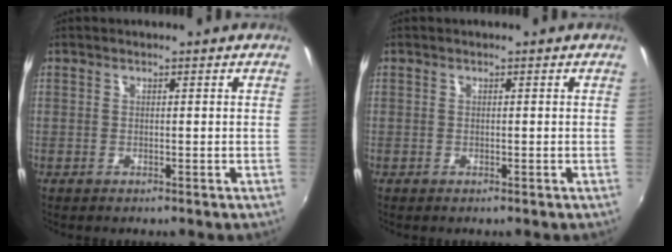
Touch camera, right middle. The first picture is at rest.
{"total": 0.0}